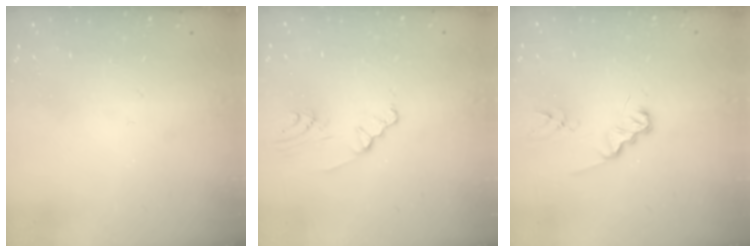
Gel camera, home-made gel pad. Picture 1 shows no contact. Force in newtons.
{"total": 2.4, "press": 2.4, "slide": 0.4}
{"total": 2.1, "press": 2.1, "slide": 0.3}